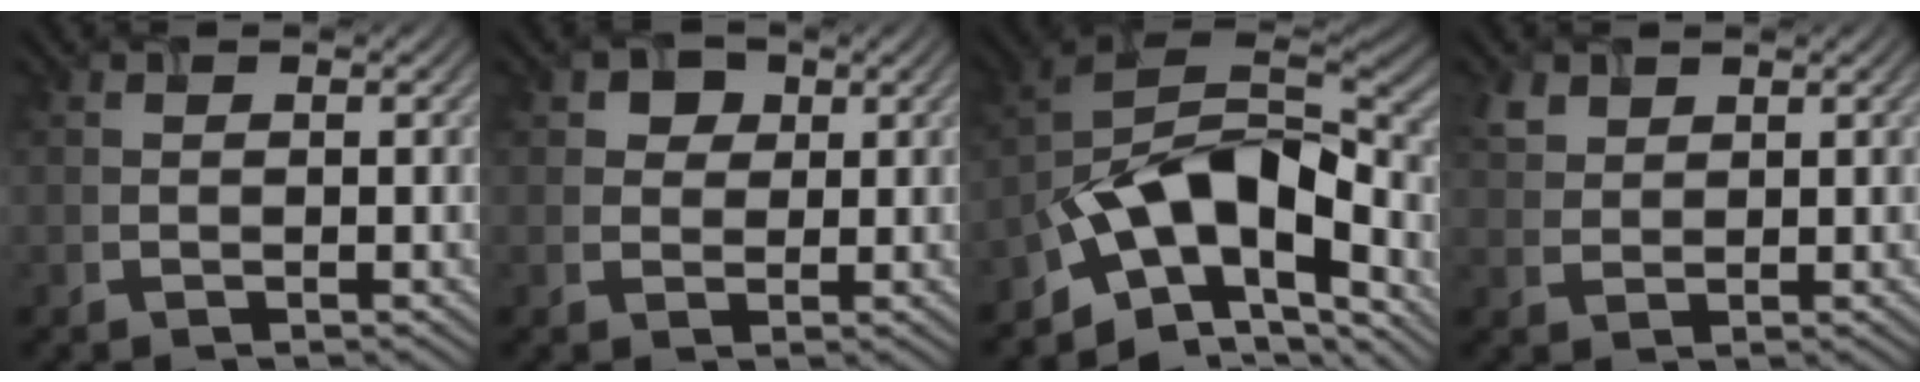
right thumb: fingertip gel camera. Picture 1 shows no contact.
{"total": 2.8, "force": [1.2, 2.4, 1.0], "torque": [-0.018, -0.011, 0.021]}
{"total": 14.1, "force": [-5.9, 7.6, 10.4], "torque": [-0.172, 0.005, -0.126]}
{"total": 2.3, "force": [1.6, 1.4, 0.9], "torque": [-0.026, 0.000, 0.040]}